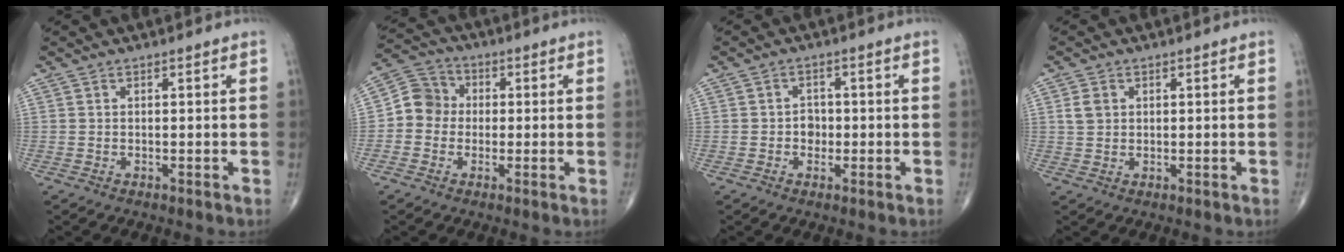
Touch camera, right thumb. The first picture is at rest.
{"total": 6.9, "force": [-0.6, 6.4, 2.6], "torque": [-0.024, 0.025, -0.027]}
{"total": 2.6, "force": [-0.5, 2.2, 1.3], "torque": [-0.003, 0.007, -0.011]}
{"total": 2.6, "force": [0.8, 2.1, 1.4], "torque": [-0.023, 0.002, 0.018]}